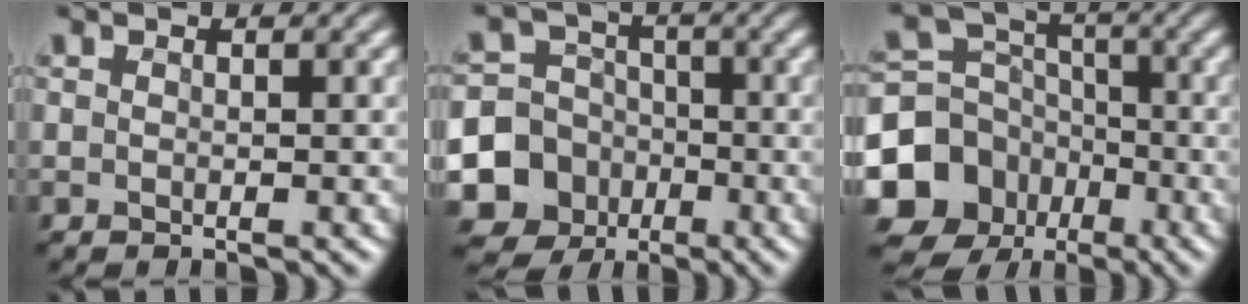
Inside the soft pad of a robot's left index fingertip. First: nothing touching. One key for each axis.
{"total": 12.2, "fx": -4.5, "fy": 11.2, "fz": 2.2, "tx": -0.065, "ty": -0.031, "tz": -0.091}
{"total": 12.0, "fx": -4.9, "fy": 10.4, "fz": 3.5, "tx": -0.094, "ty": -0.031, "tz": -0.111}